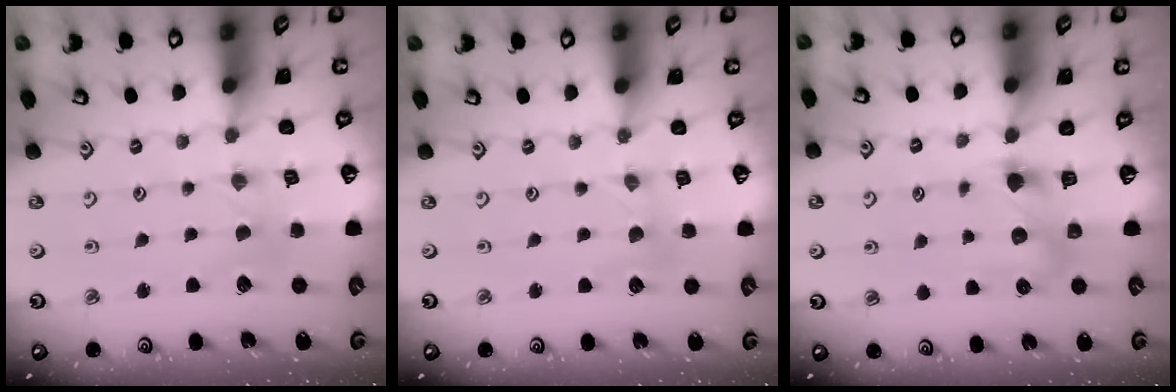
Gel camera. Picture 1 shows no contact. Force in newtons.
{"total": 1.6, "press": 1.6, "slide": 0.3}
{"total": 7.1, "press": 7.0, "slide": 0.7}